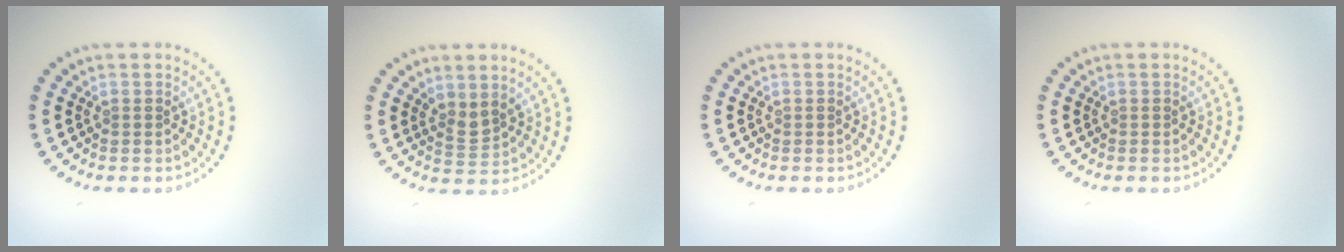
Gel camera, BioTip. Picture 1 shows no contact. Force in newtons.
{"total": 1.9, "press": 1.4, "slide": 1.2}
{"total": 0.0}
{"total": 0.0}